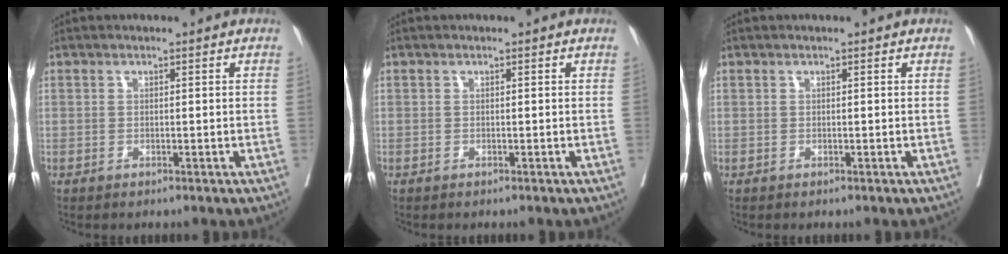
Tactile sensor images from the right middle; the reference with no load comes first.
{"total": 0.0}
{"total": 0.0}